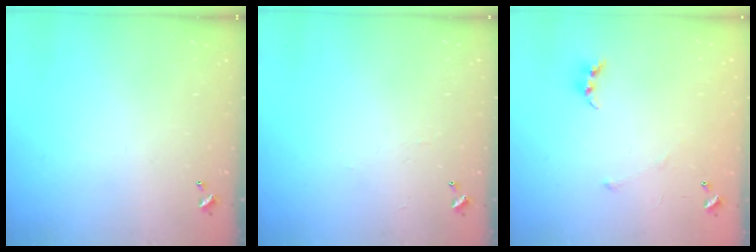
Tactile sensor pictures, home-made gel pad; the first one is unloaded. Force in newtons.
{"total": 2.2, "press": 2.2, "slide": 0.4}
{"total": 4.7, "press": 4.7, "slide": 0.6}